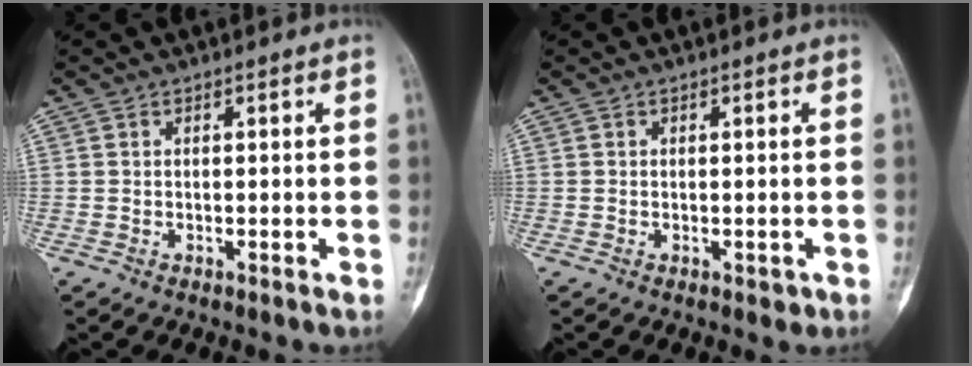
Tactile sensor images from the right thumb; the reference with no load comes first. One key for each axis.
{"total": 1.0, "fx": -0.3, "fy": 0.7, "fz": 0.6, "tx": 0.000, "ty": 0.001, "tz": -0.003}